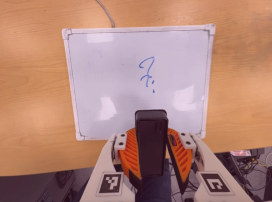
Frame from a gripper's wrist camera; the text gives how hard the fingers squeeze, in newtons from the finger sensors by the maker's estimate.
{"total": 8.7, "left": 8.2, "right": 9.3}